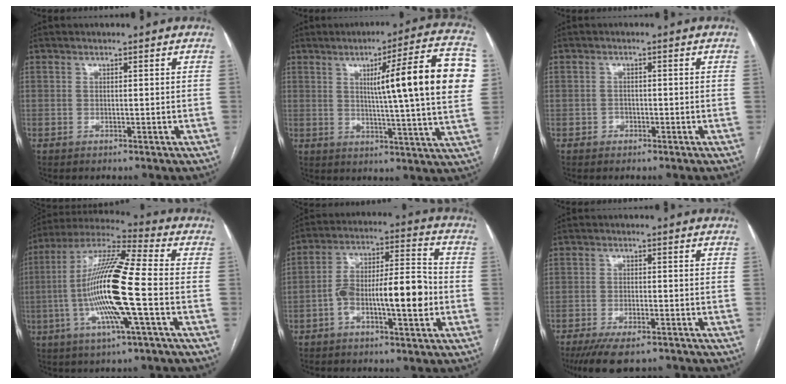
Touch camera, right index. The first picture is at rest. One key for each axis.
{"total": 19.3, "fx": 3.8, "fy": -0.4, "fz": 18.9, "tx": -0.248, "ty": 0.011, "tz": 0.039}
{"total": 1.1, "fx": -0.7, "fy": 0.9, "fz": 0.2, "tx": -0.002, "ty": 0.004, "tz": -0.013}
{"total": 17.0, "fx": -2.9, "fy": 0.4, "fz": 16.8, "tx": -0.328, "ty": -0.002, "tz": -0.064}
{"total": 12.8, "fx": -3.3, "fy": 3.0, "fz": 12.0, "tx": -0.205, "ty": 0.027, "tz": -0.051}
{"total": 8.9, "fx": -6.9, "fy": 2.6, "fz": 5.0, "tx": -0.080, "ty": -0.013, "tz": -0.110}